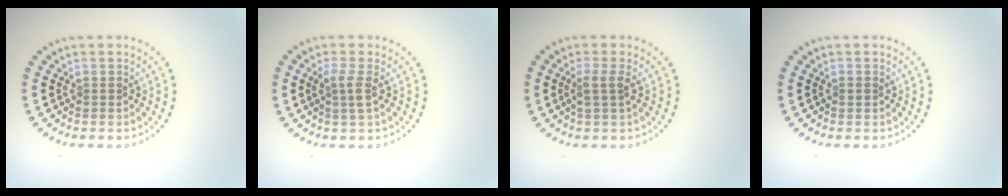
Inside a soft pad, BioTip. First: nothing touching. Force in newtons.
{"total": 1.6, "press": 1.4, "slide": 0.8}
{"total": 1.7, "press": 1.4, "slide": 1.0}
{"total": 0.8, "press": 0.7, "slide": 0.3}